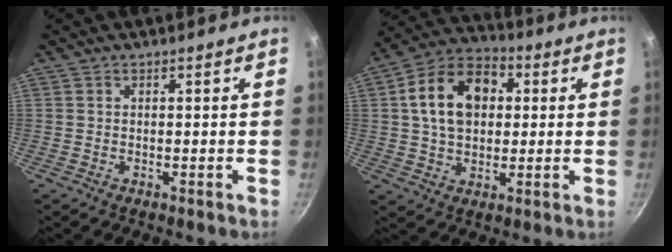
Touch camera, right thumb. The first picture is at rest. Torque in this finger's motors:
{"motor_torque": [-1.11, 1.61, 1.43, -0.01, 0.36]}